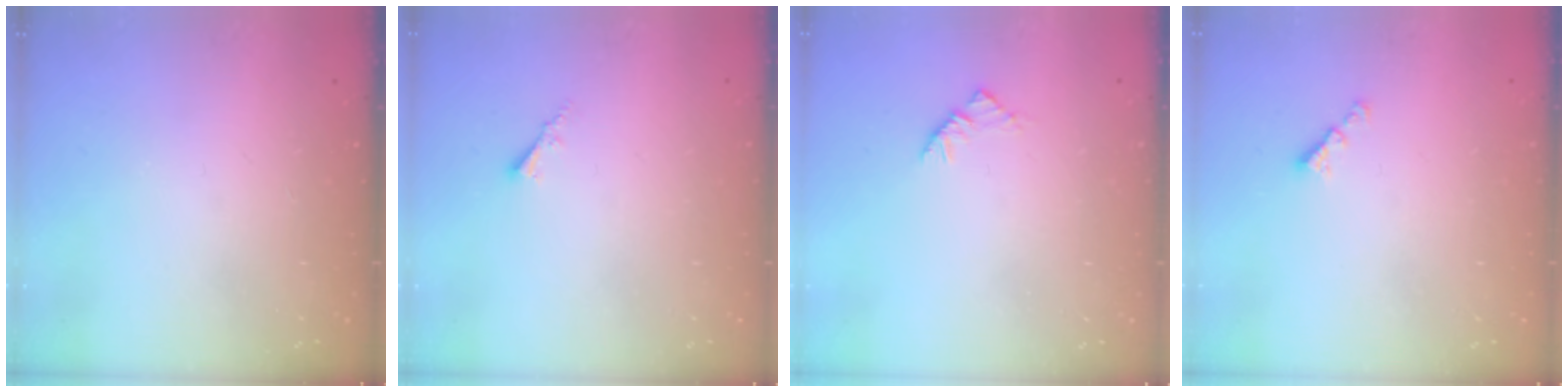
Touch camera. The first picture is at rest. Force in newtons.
{"total": 1.8, "press": 1.7, "slide": 0.3}
{"total": 2.9, "press": 2.8, "slide": 0.7}
{"total": 2.1, "press": 2.1, "slide": 0.4}